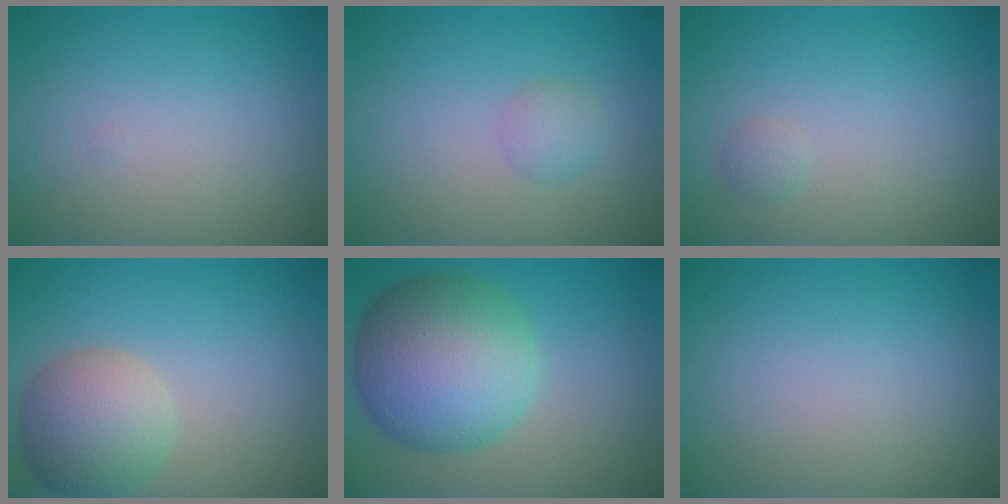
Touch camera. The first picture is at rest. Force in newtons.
{"total": 1.4, "press": 1.4, "slide": 0.0}
{"total": 0.7, "press": 0.7, "slide": 0.0}
{"total": 5.4, "press": 5.4, "slide": 0.5}
{"total": 10.8, "press": 10.8, "slide": 0.3}
{"total": 0.0}